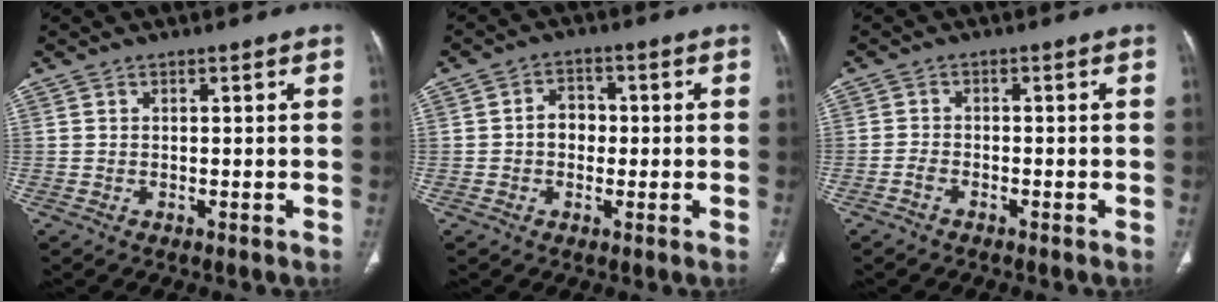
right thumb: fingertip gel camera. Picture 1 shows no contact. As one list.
[{"total": 4.5, "force": [-0.2, 3.7, 2.6], "torque": [-0.022, 0.014, -0.011]}, {"total": 1.5, "force": [-1.2, 0.7, 0.7], "torque": [-0.017, 0.010, -0.023]}]